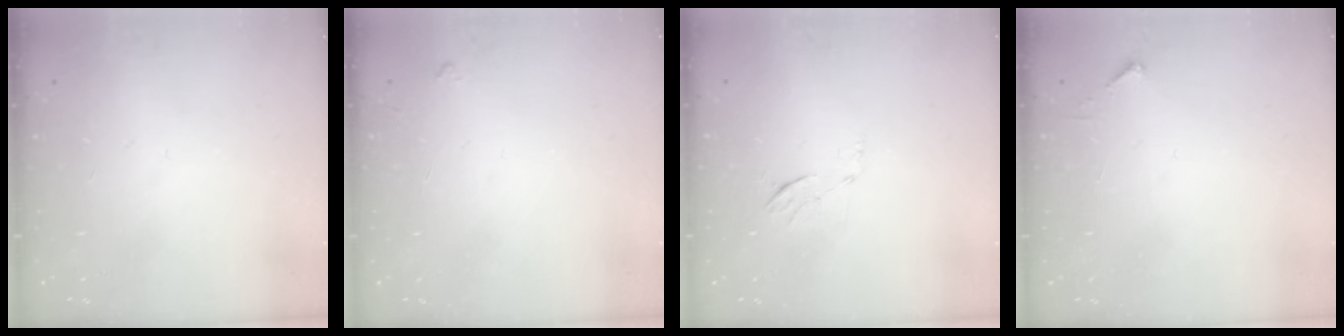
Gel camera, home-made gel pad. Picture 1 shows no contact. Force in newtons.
{"total": 3.8, "press": 3.7, "slide": 0.4}
{"total": 5.7, "press": 5.5, "slide": 1.5}
{"total": 2.5, "press": 2.5, "slide": 0.3}